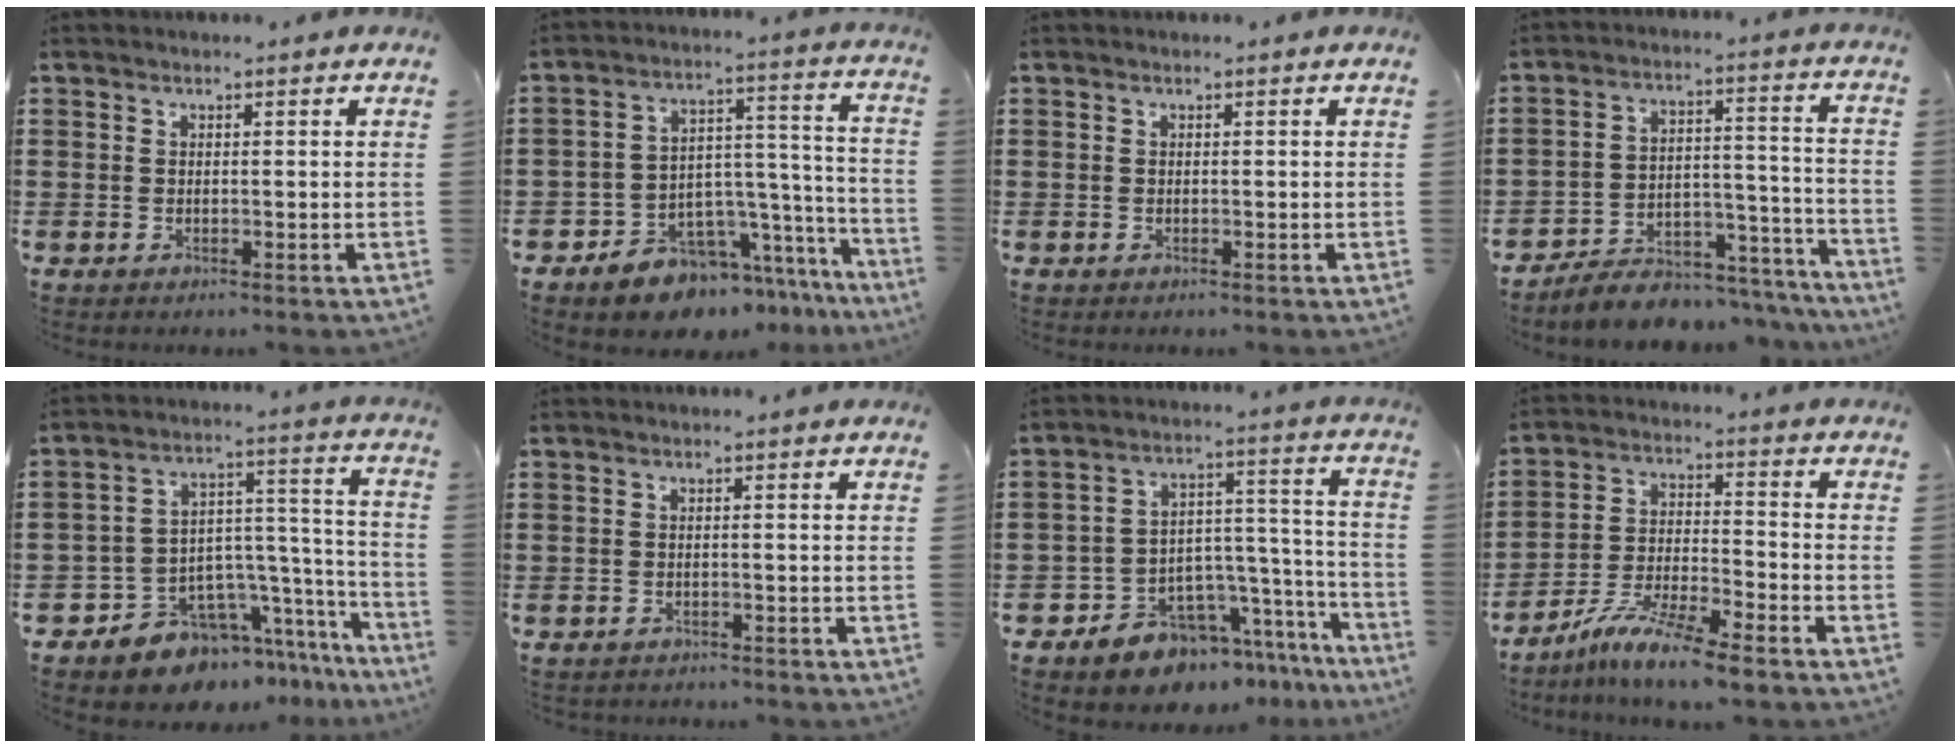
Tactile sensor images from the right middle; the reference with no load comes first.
{"total": 7.4, "force": [-6.6, 3.4, 0.1], "torque": [-0.008, 0.006, -0.122]}
{"total": 0.0}
{"total": 5.9, "force": [-5.5, 1.7, 1.0], "torque": [-0.016, 0.015, -0.107]}
{"total": 7.5, "force": [-6.3, 4.1, 0.9], "torque": [-0.031, -0.001, -0.117]}
{"total": 0.8, "force": [-0.7, 0.2, 0.0], "torque": [-0.001, 0.001, -0.017]}
{"total": 7.3, "force": [-6.4, 3.4, 0.0], "torque": [-0.007, 0.006, -0.121]}
{"total": 8.4, "force": [-7.3, 0.0, 4.2], "torque": [-0.088, -0.006, -0.141]}